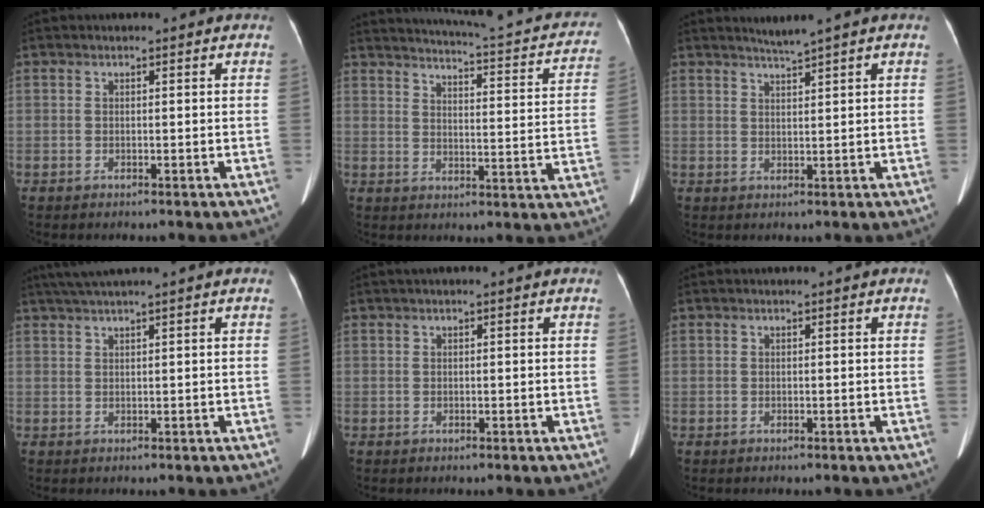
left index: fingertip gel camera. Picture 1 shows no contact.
{"total": 20.1, "force": [17.8, 3.3, 8.8], "torque": [-0.111, -0.027, 0.198]}
{"total": 2.3, "force": [2.0, -1.0, 0.6], "torque": [-0.015, -0.004, 0.042]}
{"total": 3.5, "force": [2.8, -0.9, 2.0], "torque": [-0.040, 0.020, 0.057]}
{"total": 0.8, "force": [0.6, 0.2, 0.5], "torque": [-0.008, 0.023, 0.009]}
{"total": 0.0}